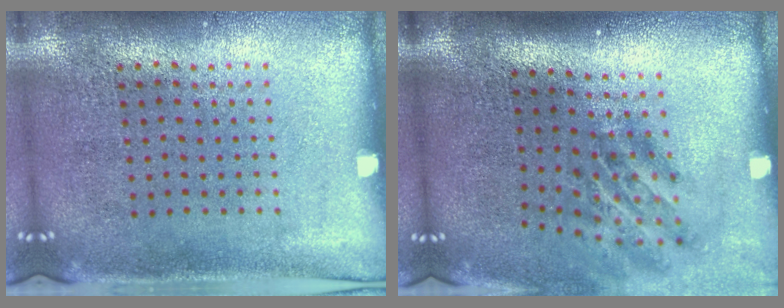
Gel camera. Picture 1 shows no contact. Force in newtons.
{"total": 1.9, "press": 1.1, "slide": 1.5}